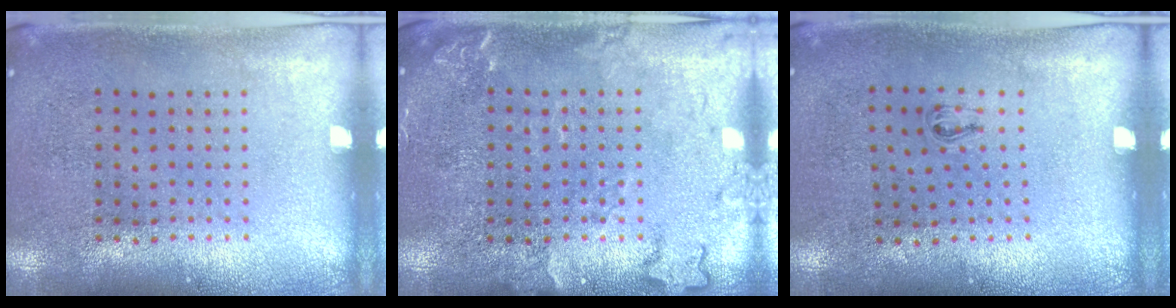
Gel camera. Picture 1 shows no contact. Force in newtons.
{"total": 2.5, "press": 2.5, "slide": 0.4}
{"total": 0.5, "press": 0.3, "slide": 0.5}